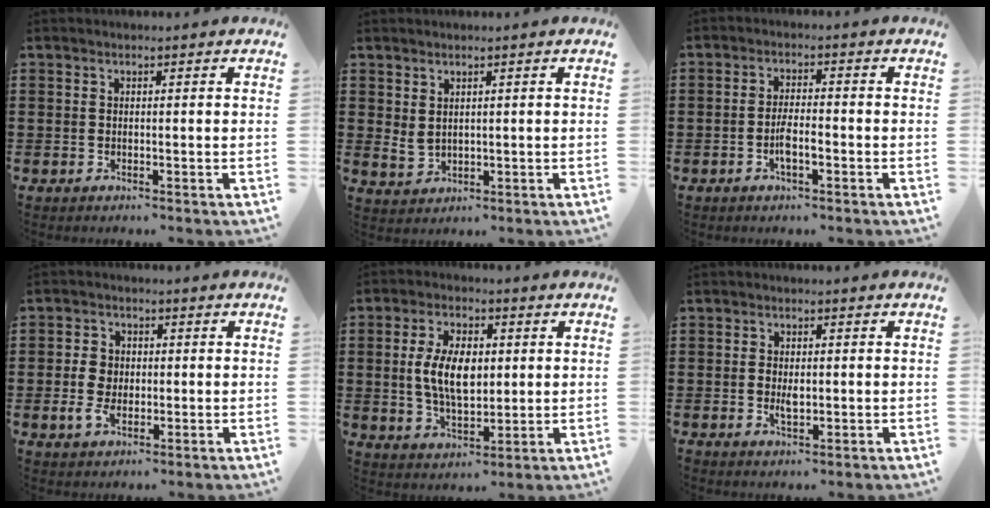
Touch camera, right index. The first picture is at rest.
{"total": 2.0, "force": [1.2, 1.2, 1.1], "torque": [-0.033, -0.001, 0.022]}
{"total": 3.6, "force": [-1.4, 1.1, 3.2], "torque": [-0.070, -0.001, -0.029]}
{"total": 4.2, "force": [-0.4, 3.3, 2.6], "torque": [-0.062, 0.008, -0.011]}
{"total": 8.5, "force": [0.7, 4.7, 7.0], "torque": [-0.143, 0.009, 0.007]}
{"total": 2.3, "force": [-0.2, 1.2, 1.9], "torque": [-0.038, 0.002, -0.003]}